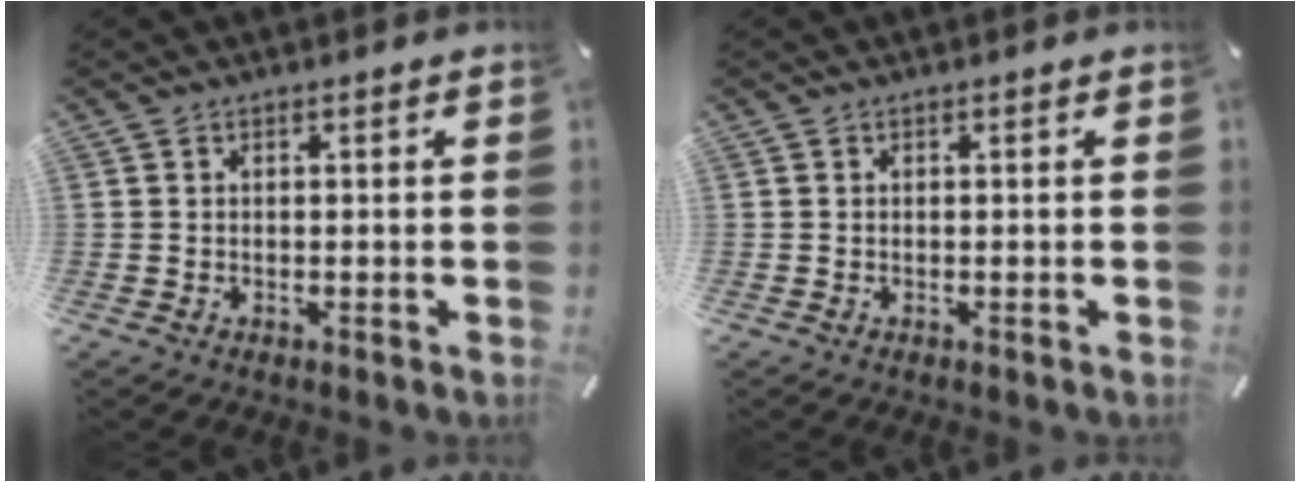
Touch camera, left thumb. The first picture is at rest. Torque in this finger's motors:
{"motor_torque": [0.00, 0.00, -0.04, 0.04, 0.00]}